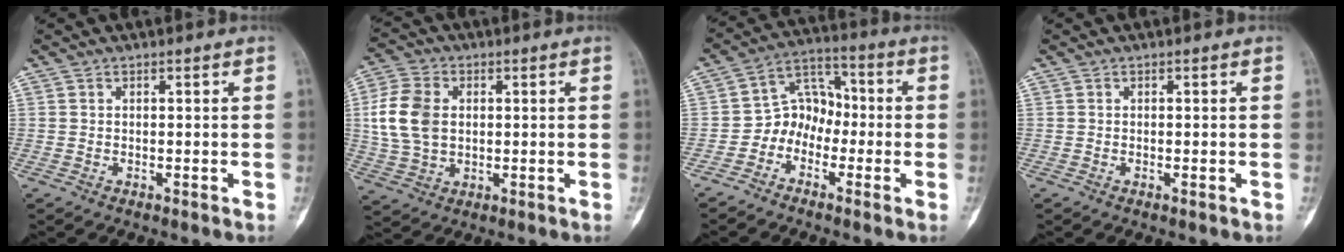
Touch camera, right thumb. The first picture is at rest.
{"total": 11.1, "force": [1.3, 7.9, 7.7], "torque": [-0.151, 0.004, 0.027]}
{"total": 8.0, "force": [-2.6, 6.5, 3.8], "torque": [-0.031, 0.053, -0.065]}
{"total": 0.6, "force": [-0.2, 0.2, 0.6], "torque": [-0.011, -0.002, -0.002]}